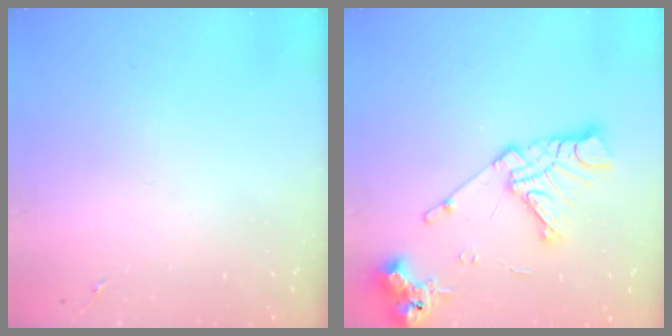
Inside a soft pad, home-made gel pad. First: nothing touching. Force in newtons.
{"total": 15.5, "press": 15.4, "slide": 1.9}